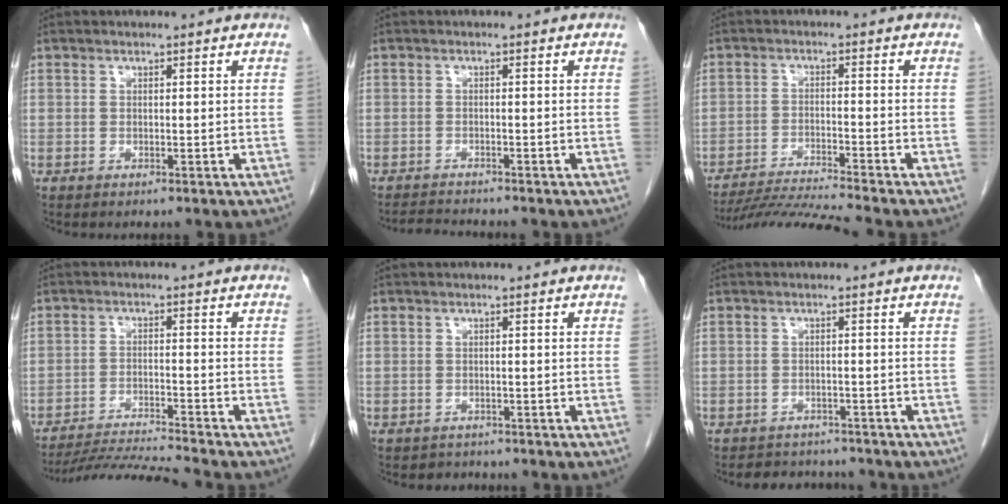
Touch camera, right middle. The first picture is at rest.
{"total": 3.0, "force": [-3.0, -0.1, 0.4], "torque": [-0.010, -0.015, -0.050]}
{"total": 9.2, "force": [-8.5, -2.5, 2.7], "torque": [-0.036, -0.022, -0.152]}
{"total": 8.7, "force": [-8.2, -2.2, 1.8], "torque": [-0.022, -0.016, -0.147]}
{"total": 1.7, "force": [-1.4, 0.9, -0.4], "torque": [-0.001, 0.000, -0.024]}
{"total": 4.9, "force": [-4.5, 2.1, 0.1], "torque": [0.002, 0.007, -0.060]}